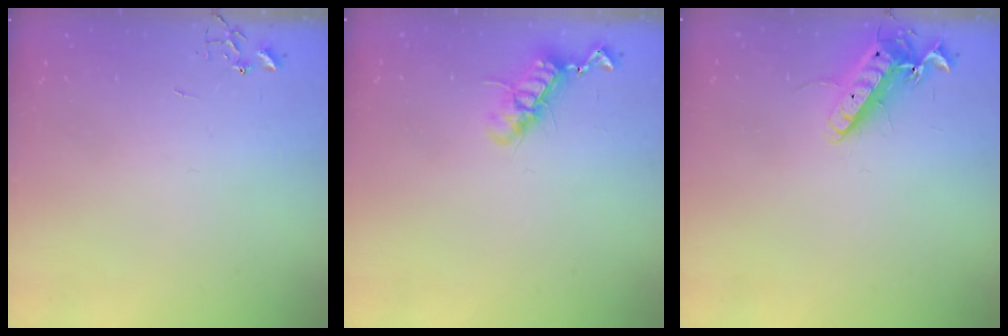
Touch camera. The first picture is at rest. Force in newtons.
{"total": 11.1, "press": 11.1, "slide": 0.7}
{"total": 13.2, "press": 13.1, "slide": 1.2}